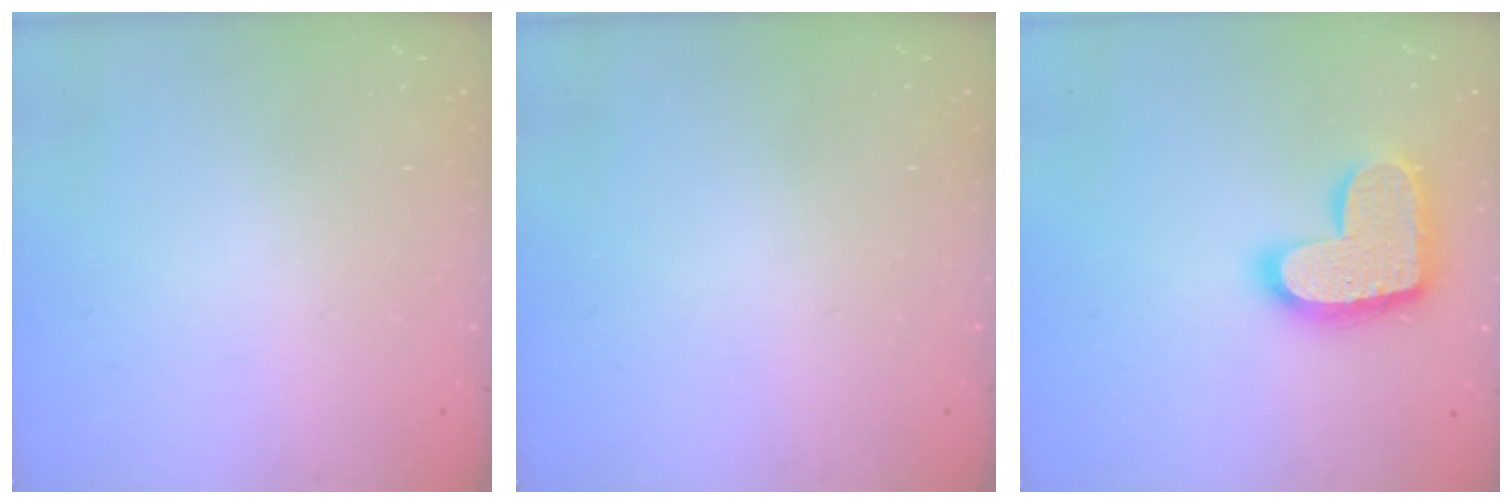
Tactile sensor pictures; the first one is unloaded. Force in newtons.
{"total": 0.0}
{"total": 17.5, "press": 17.5, "slide": 1.0}